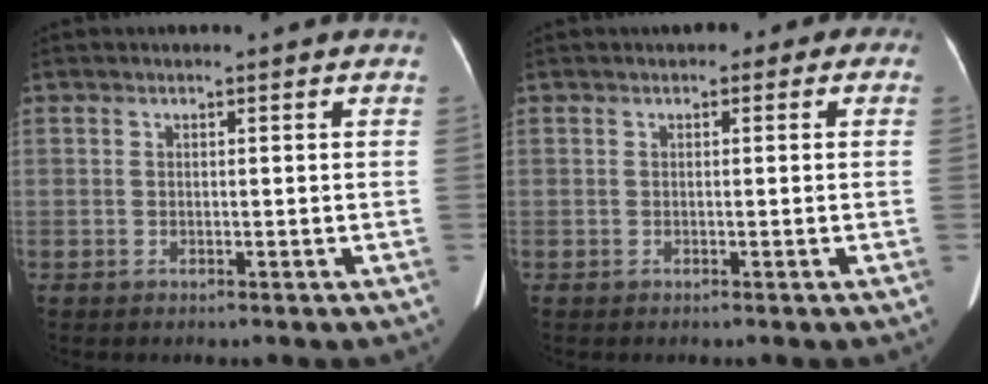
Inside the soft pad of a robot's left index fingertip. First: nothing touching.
{"total": 2.0, "force": [0.3, 1.6, 1.2], "torque": [-0.009, 0.017, -0.007]}